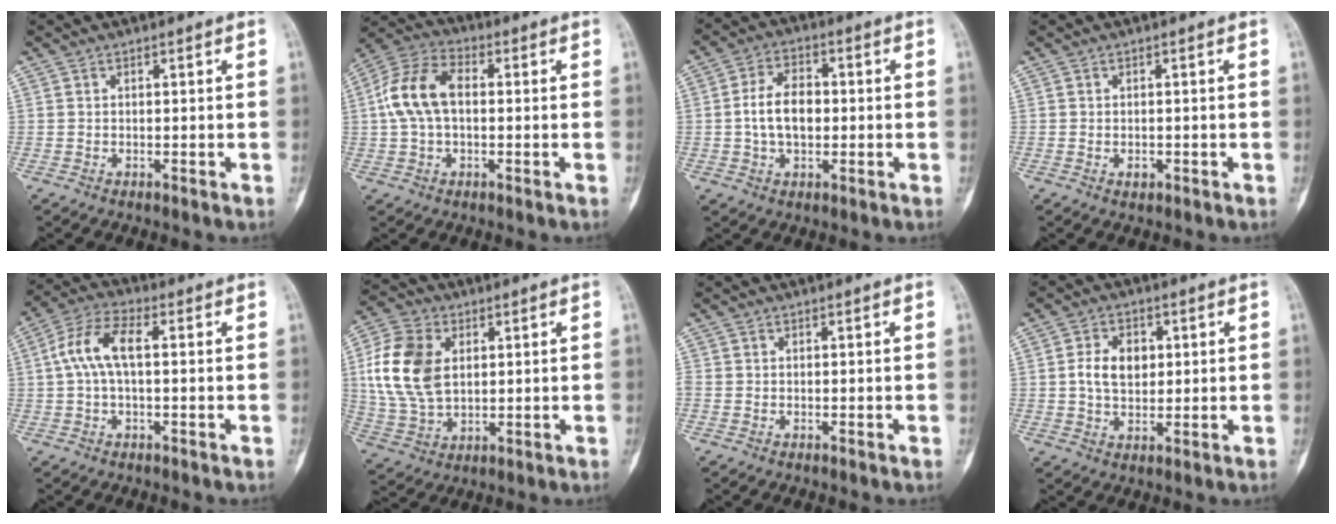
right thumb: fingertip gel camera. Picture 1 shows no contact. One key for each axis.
{"total": 11.1, "fx": 0.7, "fy": 6.8, "fz": 8.8, "tx": -0.182, "ty": 0.031, "tz": 0.007}
{"total": 8.2, "fx": -0.3, "fy": 5.2, "fz": 6.4, "tx": -0.102, "ty": 0.017, "tz": -0.010}
{"total": 0.7, "fx": -0.2, "fy": 0.5, "fz": 0.4, "tx": -0.006, "ty": 0.001, "tz": -0.002}
{"total": 8.6, "fx": 0.9, "fy": 3.8, "fz": 7.6, "tx": -0.167, "ty": 0.031, "tz": 0.012}
{"total": 14.4, "fx": 2.7, "fy": 9.7, "fz": 10.2, "tx": -0.200, "ty": 0.000, "tz": 0.052}
{"total": 0.7, "fx": 0.0, "fy": 0.6, "fz": 0.4, "tx": -0.009, "ty": 0.001, "tz": -0.001}
{"total": 6.9, "fx": 1.0, "fy": 4.8, "fz": 4.9, "tx": -0.069, "ty": 0.001, "tz": 0.016}